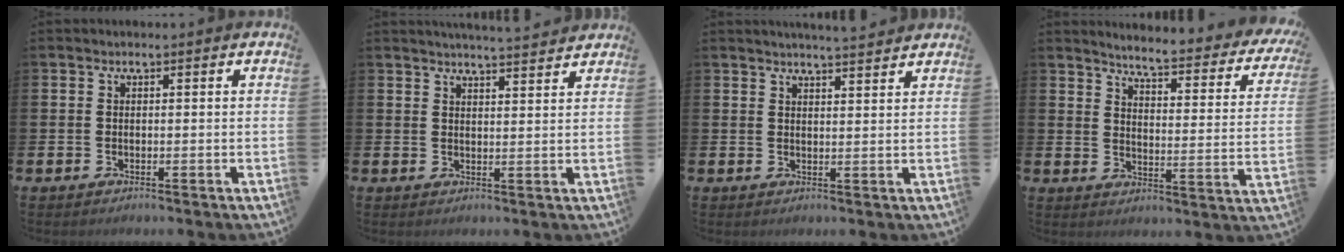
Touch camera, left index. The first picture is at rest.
{"total": 3.7, "force": [3.7, -0.4, 0.2], "torque": [-0.009, -0.022, 0.066]}
{"total": 3.2, "force": [3.2, -0.3, 0.2], "torque": [-0.008, -0.018, 0.058]}
{"total": 4.8, "force": [4.6, 0.1, 1.4], "torque": [-0.045, -0.046, 0.071]}